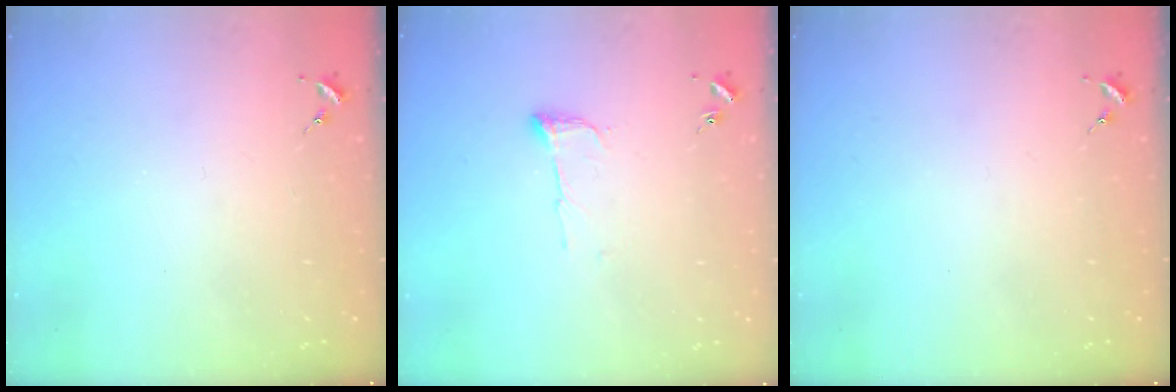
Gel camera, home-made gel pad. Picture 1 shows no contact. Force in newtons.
{"total": 5.9, "press": 5.9, "slide": 0.8}
{"total": 0.0}